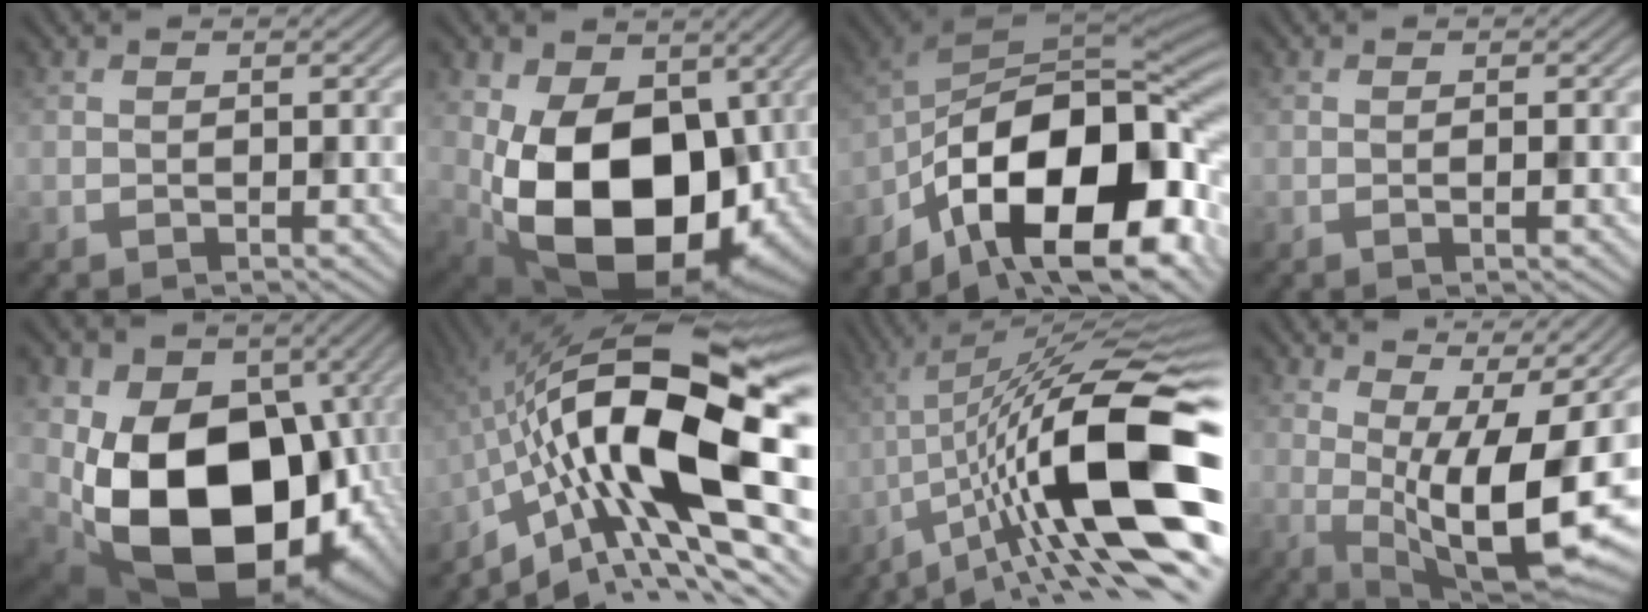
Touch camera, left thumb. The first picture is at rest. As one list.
[{"total": 18.5, "force": [-1.4, 12.6, 13.5], "torque": [-0.241, -0.051, -0.011]}, {"total": 19.5, "force": [-8.7, 9.7, 14.6], "torque": [-0.242, -0.028, -0.142]}, {"total": 0.9, "force": [-0.2, 0.1, 0.9], "torque": [-0.021, 0.000, -0.004]}, {"total": 19.7, "force": [-3.5, 13.5, 13.9], "torque": [-0.236, -0.054, -0.042]}, {"total": 19.7, "force": [-3.9, 8.2, 17.5], "torque": [-0.307, 0.023, -0.086]}, {"total": 19.1, "force": [-5.7, 4.5, 17.7], "torque": [-0.279, 0.005, -0.094]}, {"total": 15.0, "force": [1.0, 5.5, 13.9], "torque": [-0.208, 0.004, 0.030]}]